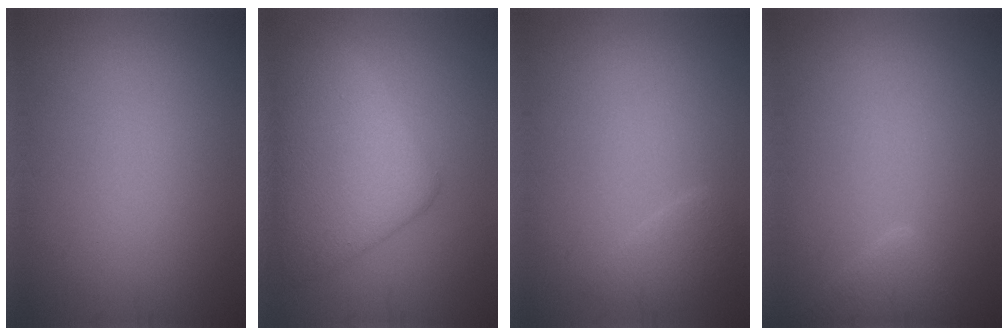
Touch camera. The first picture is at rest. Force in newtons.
{"total": 7.0, "press": 7.0, "slide": 0.4}
{"total": 1.6, "press": 1.6, "slide": 0.2}
{"total": 2.3, "press": 2.2, "slide": 0.2}